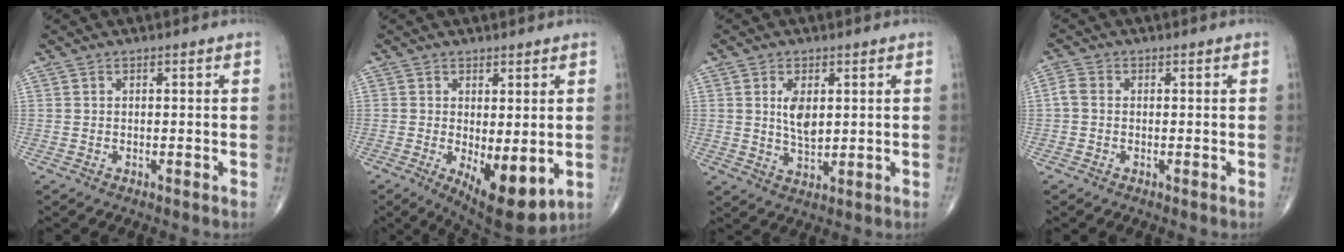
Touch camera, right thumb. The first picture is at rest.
{"total": 10.2, "force": [-2.1, 4.0, 9.1], "torque": [-0.130, -0.025, -0.019]}
{"total": 5.6, "force": [1.3, 2.9, 4.6], "torque": [-0.074, -0.013, 0.028]}
{"total": 2.3, "force": [-0.2, 1.7, 1.5], "torque": [-0.031, 0.004, -0.012]}